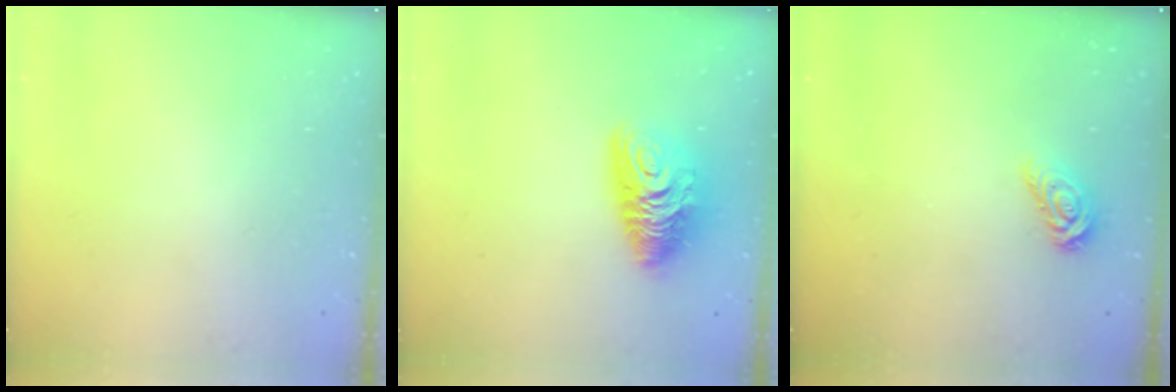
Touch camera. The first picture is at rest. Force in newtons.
{"total": 11.5, "press": 11.4, "slide": 1.2}
{"total": 5.5, "press": 5.5, "slide": 0.5}